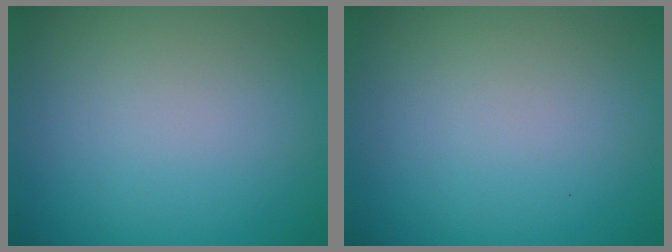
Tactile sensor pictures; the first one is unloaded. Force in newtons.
{"total": 0.0}